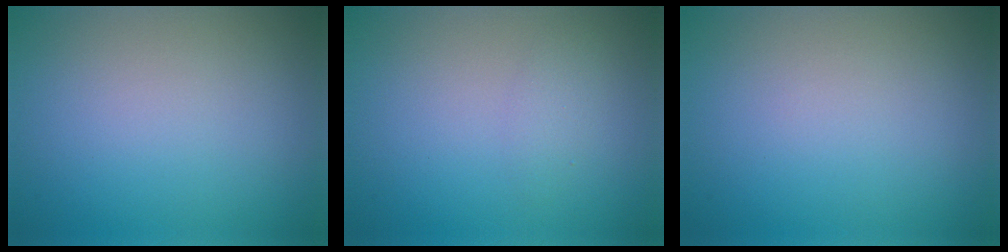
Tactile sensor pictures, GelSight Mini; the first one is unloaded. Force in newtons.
{"total": 1.2, "press": 1.2, "slide": 0.1}
{"total": 0.0}